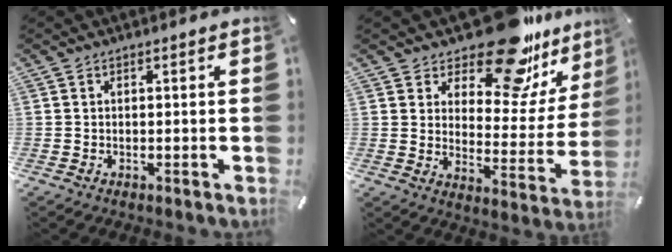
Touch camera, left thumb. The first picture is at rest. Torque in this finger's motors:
{"motor_torque": [2.39, 1.88, 1.27, -1.51, 0.31]}